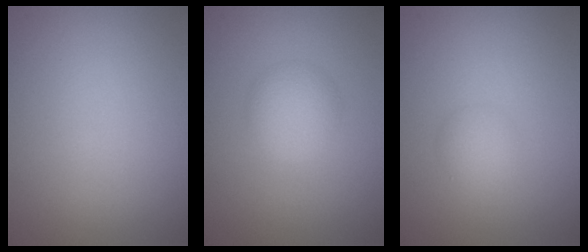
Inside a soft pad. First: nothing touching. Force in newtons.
{"total": 2.7, "press": 2.7, "slide": 0.1}
{"total": 1.7, "press": 1.7, "slide": 0.0}